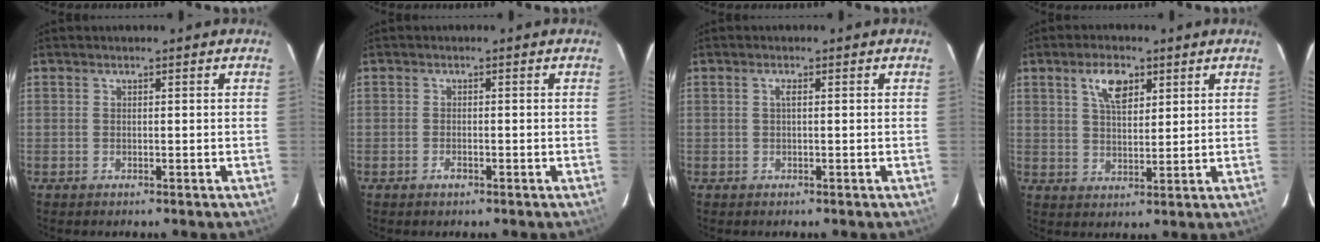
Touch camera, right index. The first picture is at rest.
{"total": 1.4, "force": [-0.8, 0.7, 0.9], "torque": [-0.018, 0.000, -0.014]}
{"total": 0.9, "force": [0.1, 0.0, 0.9], "torque": [-0.017, 0.003, 0.000]}
{"total": 6.3, "force": [3.2, 3.0, 4.6], "torque": [-0.078, 0.008, 0.059]}